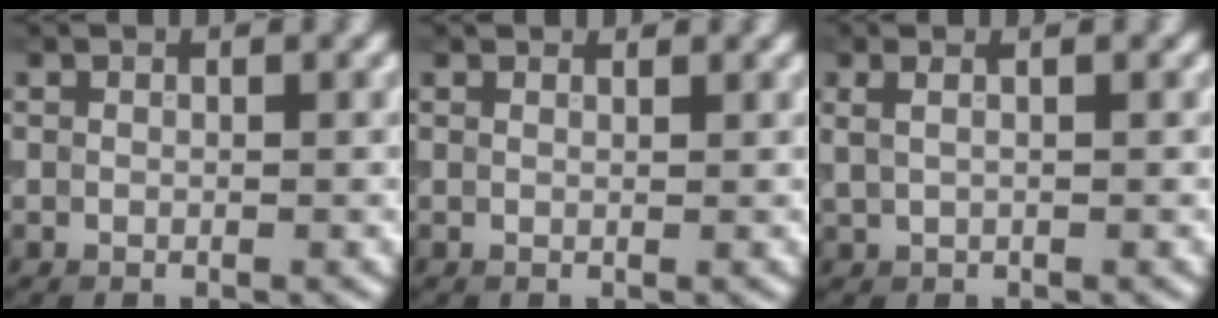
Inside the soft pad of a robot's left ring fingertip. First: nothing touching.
{"total": 1.2, "force": [1.1, 0.3, 0.2], "torque": [-0.013, 0.004, 0.017]}
{"total": 1.6, "force": [0.9, 0.4, 1.3], "torque": [-0.026, -0.001, 0.011]}